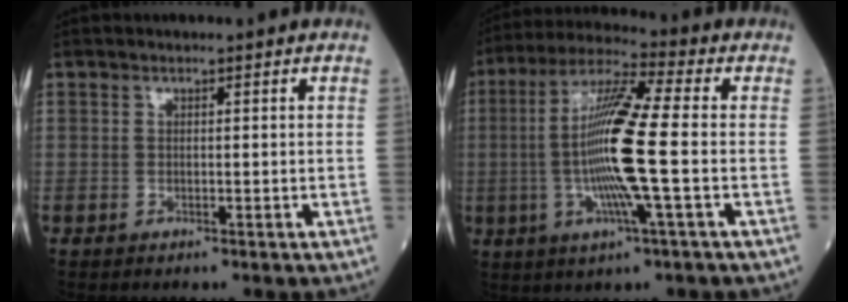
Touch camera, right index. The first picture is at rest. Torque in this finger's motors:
{"motor_torque": [0.72, -0.33, 1.06, 0.21]}